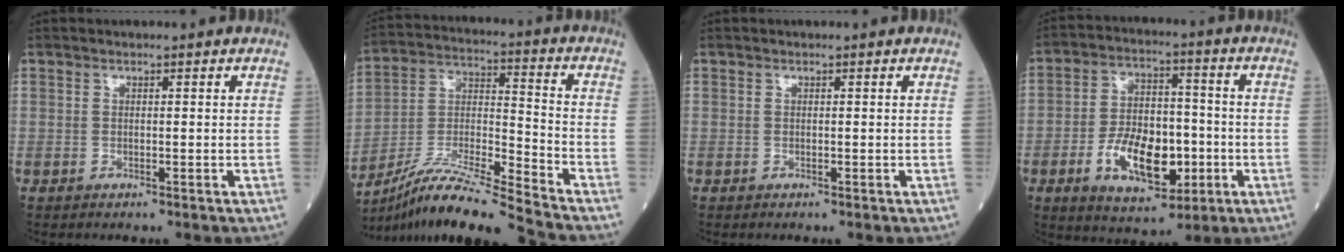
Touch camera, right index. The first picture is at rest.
{"total": 16.2, "force": [-14.4, -1.7, 7.2], "torque": [-0.145, -0.004, -0.263]}
{"total": 0.0}
{"total": 12.4, "force": [-3.8, 6.1, 10.1], "torque": [-0.189, 0.006, -0.058]}